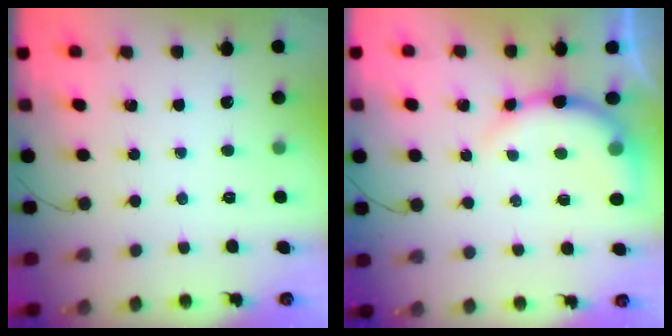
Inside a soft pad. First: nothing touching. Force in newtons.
{"total": 9.6, "press": 9.6, "slide": 1.3}